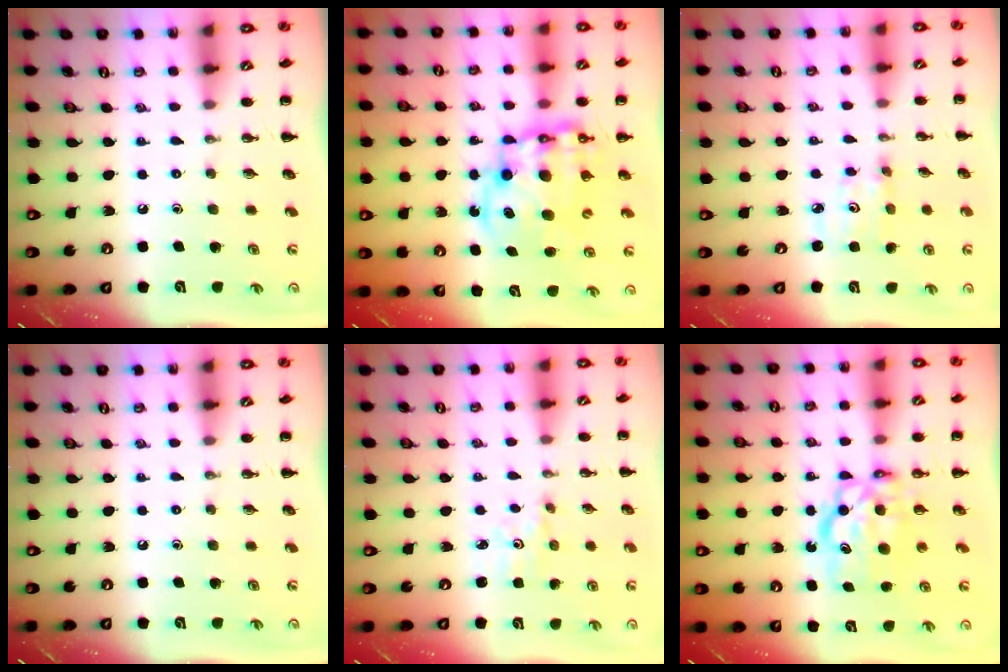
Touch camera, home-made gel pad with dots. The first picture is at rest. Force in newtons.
{"total": 12.7, "press": 12.2, "slide": 3.3}
{"total": 2.8, "press": 2.8, "slide": 0.4}
{"total": 0.0}
{"total": 2.3, "press": 2.2, "slide": 0.7}
{"total": 8.2, "press": 8.1, "slide": 1.3}